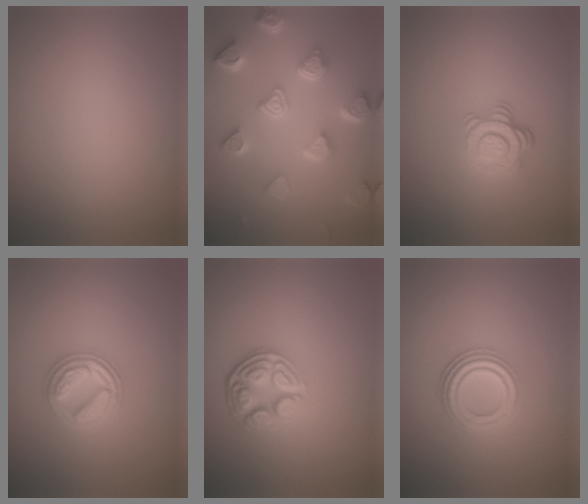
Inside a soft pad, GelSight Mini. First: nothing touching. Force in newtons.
{"total": 6.6, "press": 5.3, "slide": 4.0}
{"total": 4.0, "press": 2.7, "slide": 2.9}
{"total": 4.4, "press": 4.3, "slide": 0.5}
{"total": 4.6, "press": 3.4, "slide": 3.1}
{"total": 4.5, "press": 3.3, "slide": 3.1}